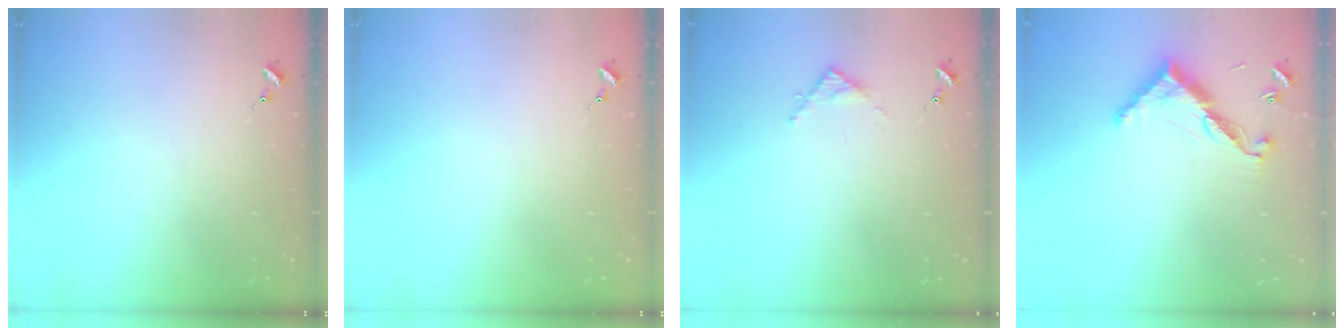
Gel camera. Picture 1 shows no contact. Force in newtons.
{"total": 0.0}
{"total": 2.8, "press": 2.8, "slide": 0.4}
{"total": 10.7, "press": 10.7, "slide": 0.4}